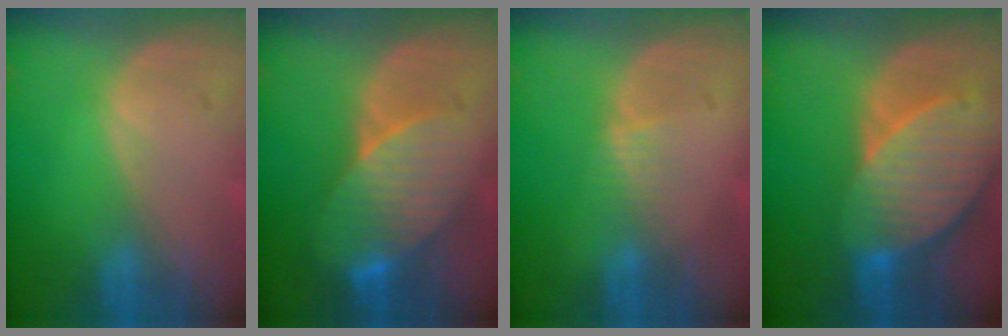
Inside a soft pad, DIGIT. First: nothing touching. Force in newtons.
{"total": 8.2, "press": 7.7, "slide": 2.7}
{"total": 1.6, "press": 1.6, "slide": 0.3}
{"total": 10.4, "press": 9.1, "slide": 5.0}